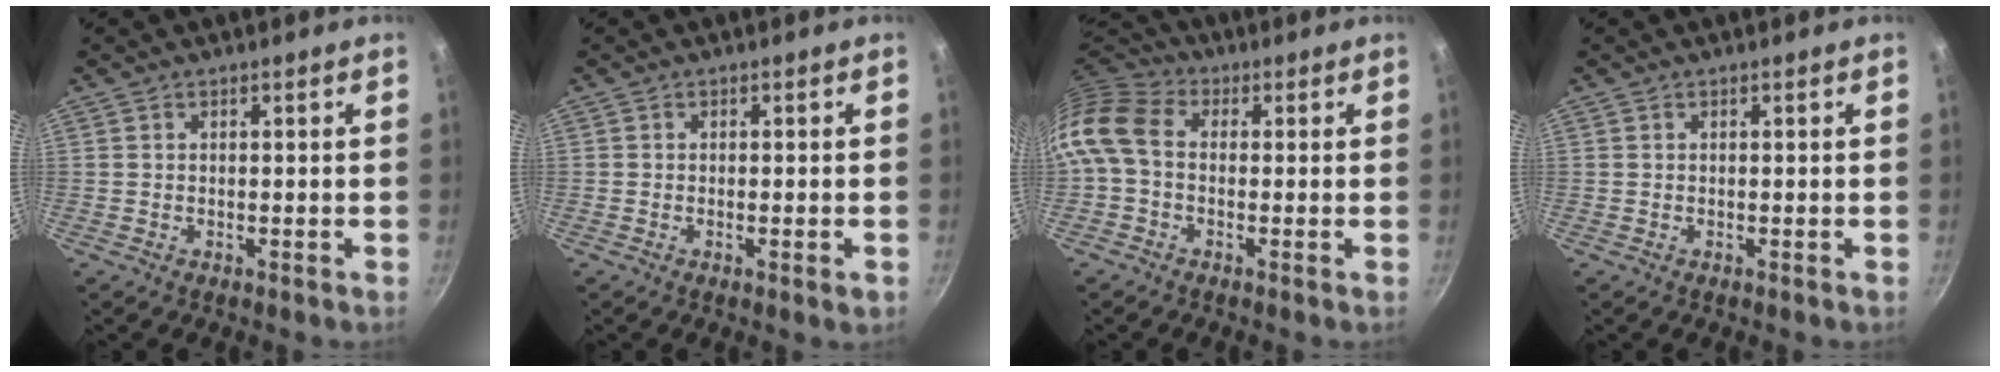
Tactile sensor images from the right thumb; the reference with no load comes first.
{"total": 1.7, "force": [-0.5, 0.3, 1.5], "torque": [-0.031, -0.001, -0.012]}
{"total": 10.2, "force": [-0.6, 7.3, 7.2], "torque": [-0.147, 0.031, -0.032]}
{"total": 0.0}